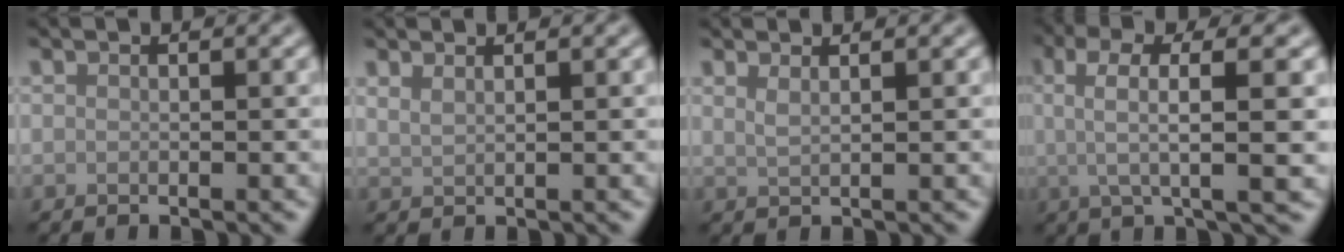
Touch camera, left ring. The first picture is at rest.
{"total": 1.3, "force": [1.0, 0.4, 0.6], "torque": [-0.009, -0.001, 0.019]}
{"total": 1.4, "force": [0.9, 0.5, 0.9], "torque": [-0.010, -0.001, 0.013]}
{"total": 6.3, "force": [1.2, 1.6, 5.9], "torque": [-0.096, 0.013, 0.014]}